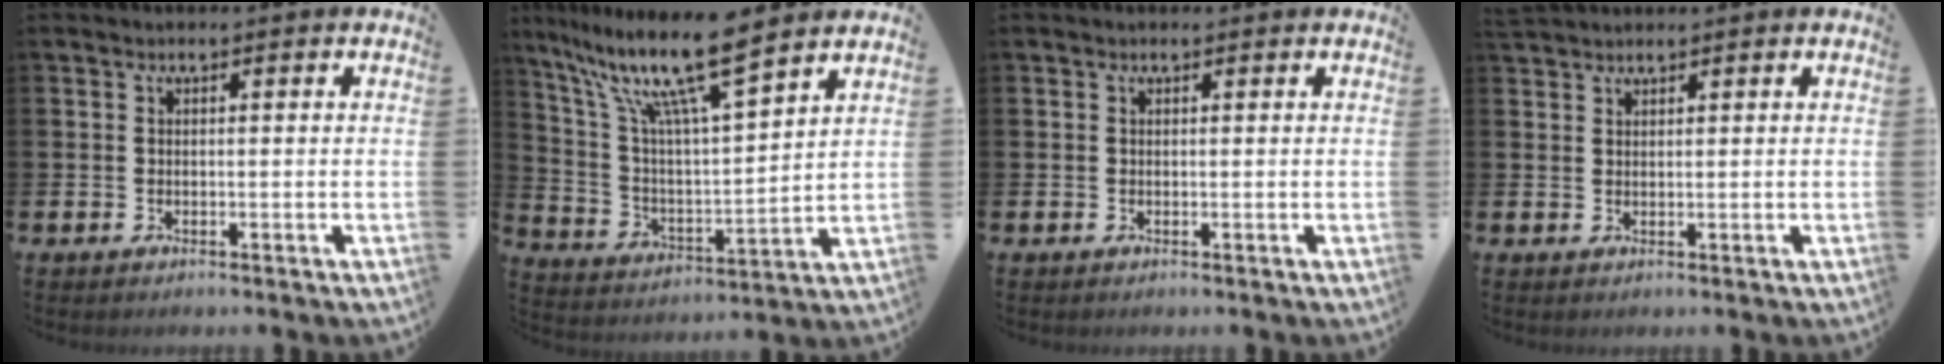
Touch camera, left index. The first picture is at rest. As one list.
[{"total": 13.0, "force": [10.1, 2.0, 7.9], "torque": [-0.172, -0.054, 0.172]}, {"total": 0.0}, {"total": 1.4, "force": [1.4, 0.3, 0.0], "torque": [0.004, -0.002, 0.024]}]